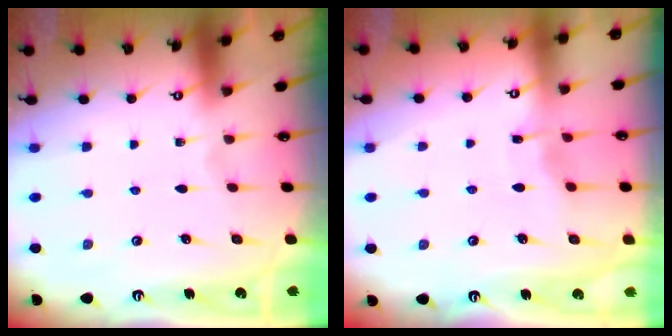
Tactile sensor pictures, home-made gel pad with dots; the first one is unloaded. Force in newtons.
{"total": 3.9, "press": 3.9, "slide": 0.2}